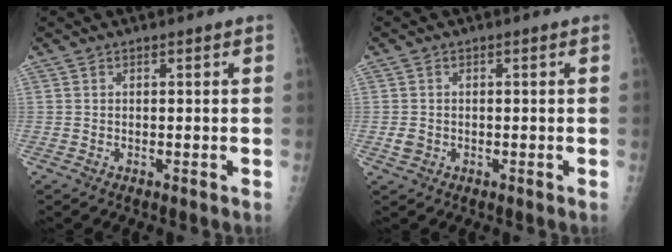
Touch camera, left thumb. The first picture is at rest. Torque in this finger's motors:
{"motor_torque": [-0.22, -0.13, 0.31, 0.10, 0.00]}